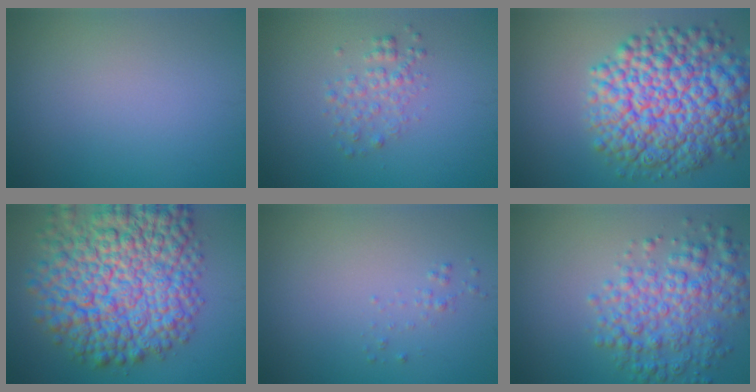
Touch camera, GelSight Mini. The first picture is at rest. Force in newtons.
{"total": 1.9, "press": 1.9, "slide": 0.1}
{"total": 11.7, "press": 11.7, "slide": 0.4}
{"total": 13.3, "press": 13.3, "slide": 0.5}
{"total": 0.6, "press": 0.6, "slide": 0.1}
{"total": 5.5, "press": 5.5, "slide": 0.1}